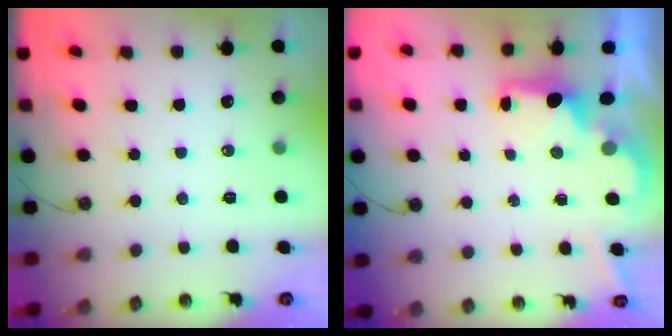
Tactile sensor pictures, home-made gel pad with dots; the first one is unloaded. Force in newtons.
{"total": 1.9, "press": 1.7, "slide": 0.7}